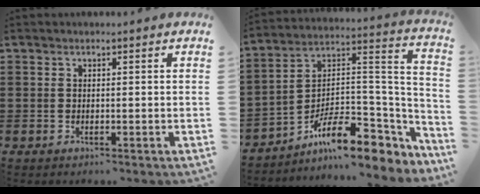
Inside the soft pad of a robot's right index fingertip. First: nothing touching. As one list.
[{"total": 11.7, "force": [-7.5, 4.6, 7.7], "torque": [-0.130, 0.014, -0.134]}]